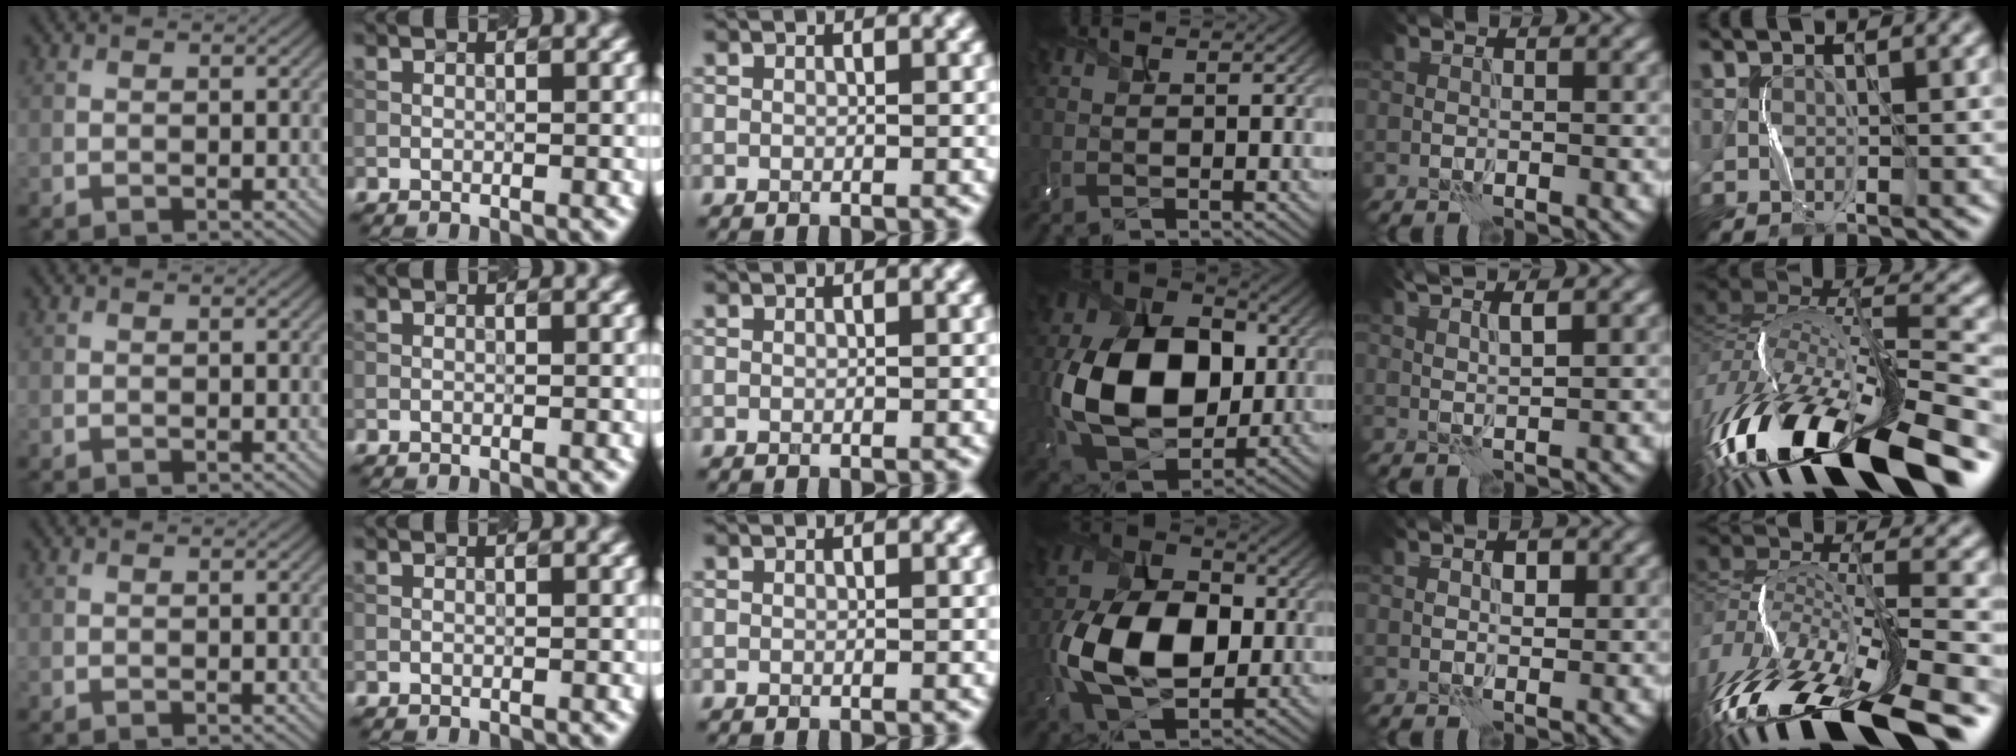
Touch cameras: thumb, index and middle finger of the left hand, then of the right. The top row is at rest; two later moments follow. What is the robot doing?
{"motion": "shake", "object": "handbell"}